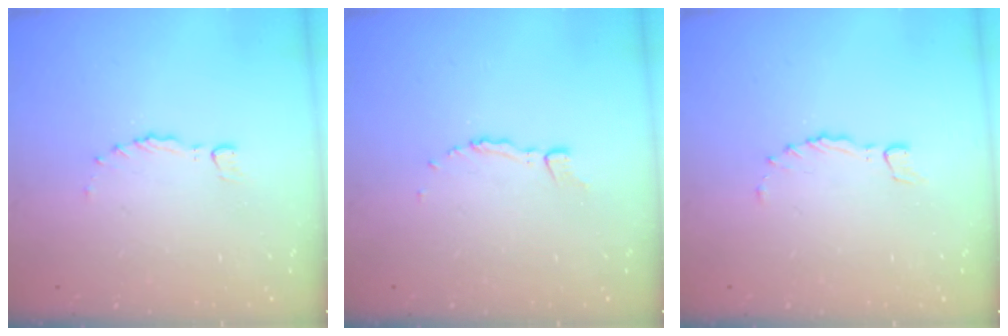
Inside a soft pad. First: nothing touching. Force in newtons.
{"total": 3.9, "press": 3.9, "slide": 0.5}
{"total": 0.0}